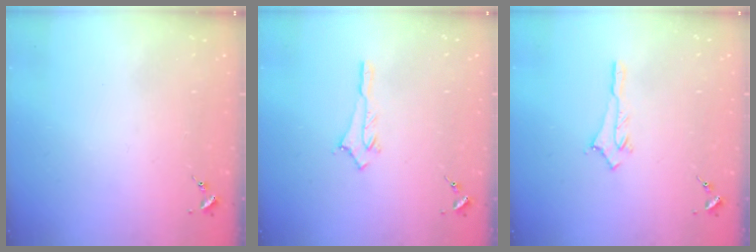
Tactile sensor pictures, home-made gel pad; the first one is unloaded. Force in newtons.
{"total": 2.9, "press": 2.9, "slide": 0.2}
{"total": 2.9, "press": 2.9, "slide": 0.2}